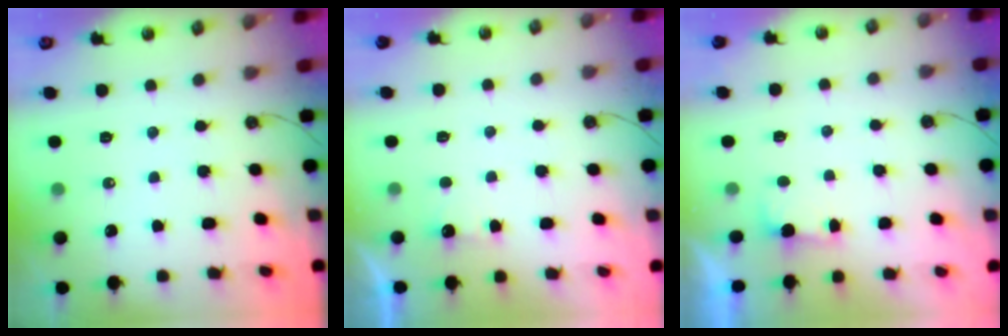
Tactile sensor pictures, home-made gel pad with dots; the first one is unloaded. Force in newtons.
{"total": 1.0, "press": 0.7, "slide": 0.6}
{"total": 1.0, "press": 0.6, "slide": 0.8}